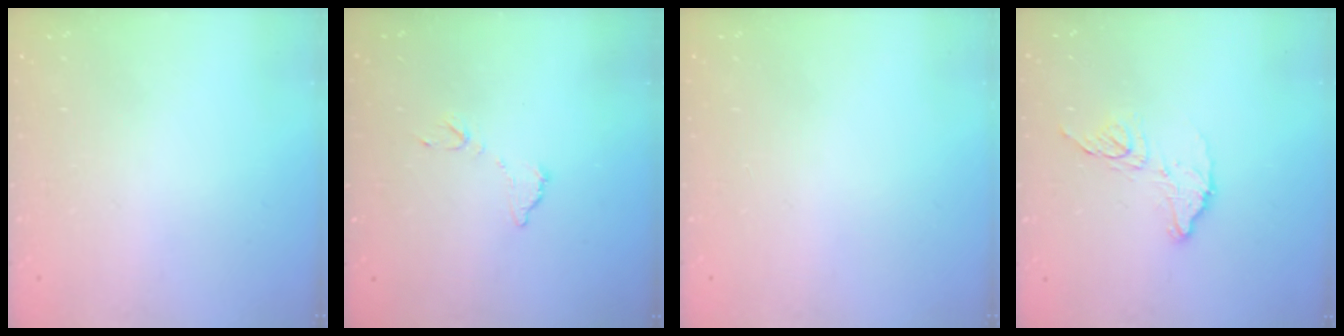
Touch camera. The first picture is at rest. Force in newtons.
{"total": 7.3, "press": 7.3, "slide": 0.5}
{"total": 0.0}
{"total": 9.8, "press": 9.8, "slide": 0.5}